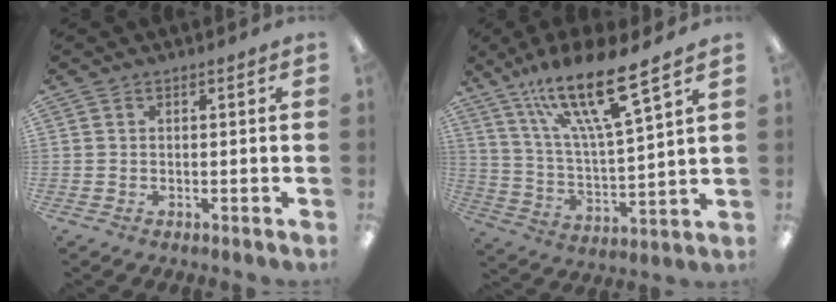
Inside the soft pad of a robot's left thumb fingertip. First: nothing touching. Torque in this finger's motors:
{"motor_torque": [0.59, -0.02, 1.44, -1.34, 0.17]}